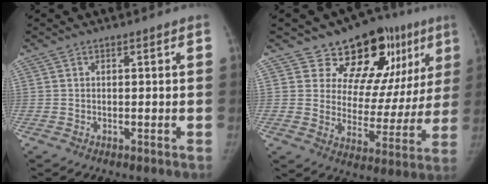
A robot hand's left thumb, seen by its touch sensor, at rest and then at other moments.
{"total": 18.3, "force": [10.8, 10.3, 10.7], "torque": [-0.069, -0.048, 0.150]}